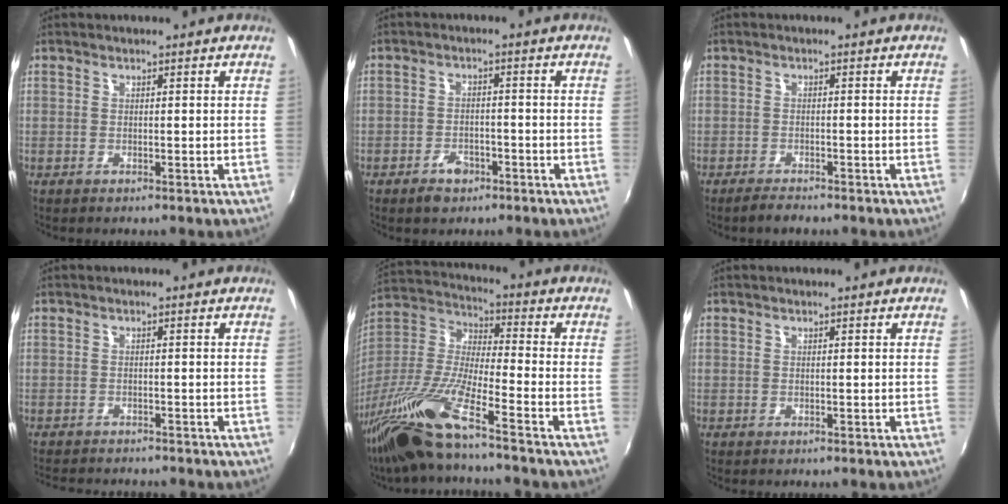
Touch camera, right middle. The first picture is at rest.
{"total": 4.3, "force": [-2.9, 2.5, 2.0], "torque": [-0.047, 0.002, -0.045]}
{"total": 2.4, "force": [-2.2, 0.6, 0.9], "torque": [-0.029, -0.005, -0.041]}
{"total": 5.8, "force": [-5.5, 1.1, 1.7], "torque": [-0.048, -0.018, -0.085]}
{"total": 17.9, "force": [-13.5, 0.2, 11.7], "torque": [-0.233, -0.036, -0.266]}
{"total": 0.0}